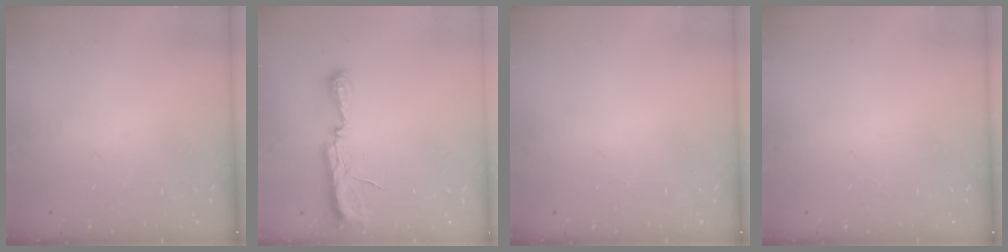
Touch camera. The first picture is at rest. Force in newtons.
{"total": 9.8, "press": 8.5, "slide": 4.8}
{"total": 0.0}
{"total": 0.0}